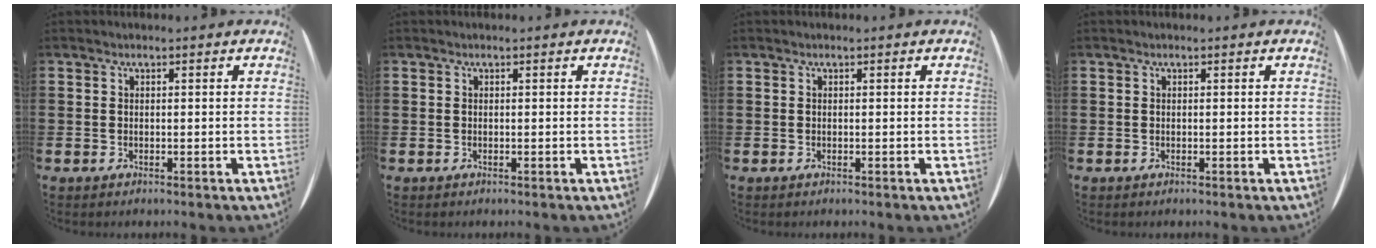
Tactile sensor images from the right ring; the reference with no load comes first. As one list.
[{"total": 0.0}, {"total": 0.0}, {"total": 0.0}]